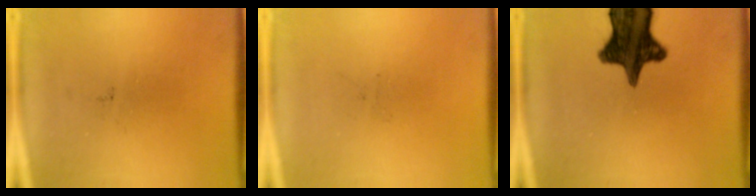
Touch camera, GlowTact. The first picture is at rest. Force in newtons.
{"total": 0.0}
{"total": 13.1}